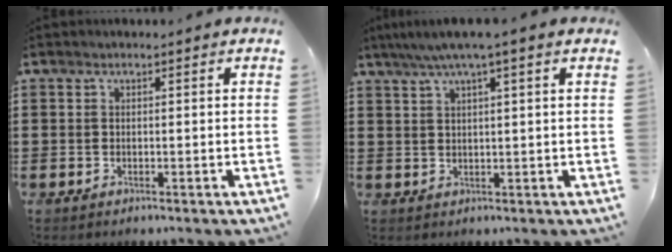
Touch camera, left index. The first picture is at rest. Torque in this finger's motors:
{"motor_torque": [2.14, 0.00, 0.74, 0.21]}